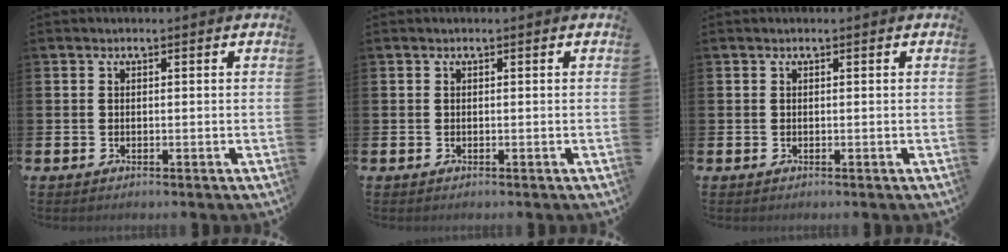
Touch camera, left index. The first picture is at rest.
{"total": 0.0}
{"total": 0.0}